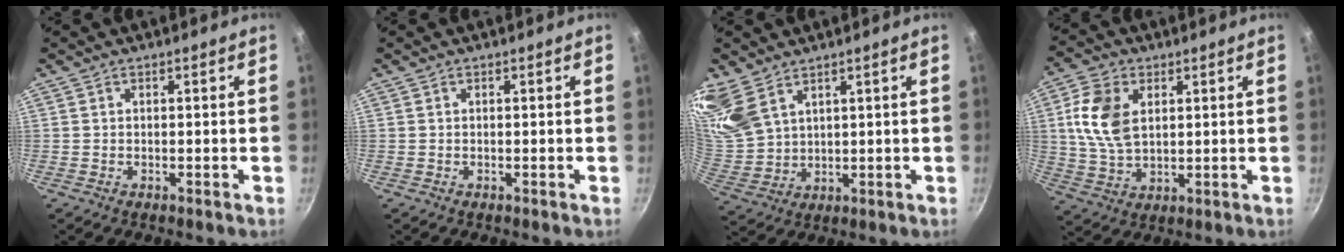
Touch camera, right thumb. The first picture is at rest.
{"total": 0.0}
{"total": 11.0, "force": [7.7, 5.8, 5.1], "torque": [-0.104, -0.024, 0.175]}
{"total": 10.9, "force": [2.8, 7.0, 8.0], "torque": [-0.144, -0.008, 0.055]}